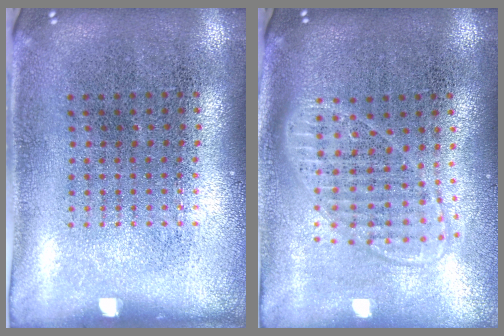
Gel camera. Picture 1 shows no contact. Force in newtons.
{"total": 1.8, "press": 1.5, "slide": 1.0}